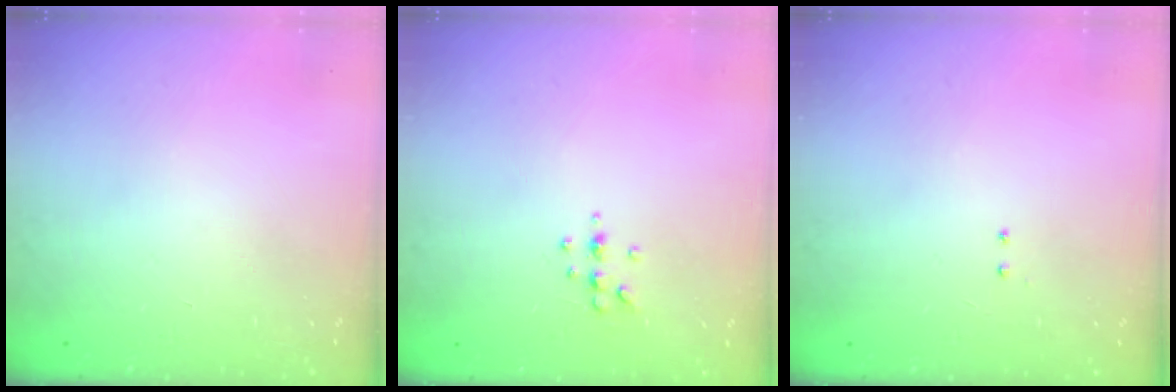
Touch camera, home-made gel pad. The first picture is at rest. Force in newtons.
{"total": 4.7, "press": 4.6, "slide": 1.1}
{"total": 2.0, "press": 2.0, "slide": 0.4}